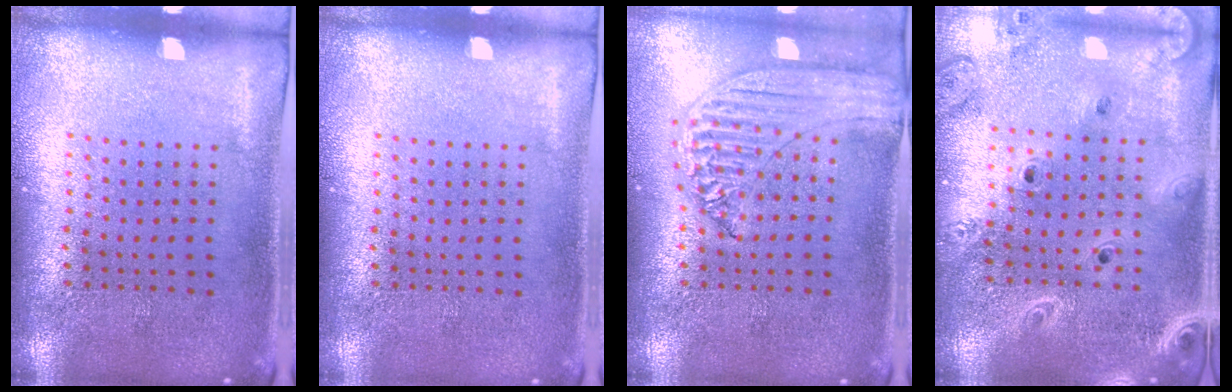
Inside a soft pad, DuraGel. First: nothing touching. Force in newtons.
{"total": 0.0}
{"total": 1.5, "press": 1.4, "slide": 0.3}
{"total": 2.4, "press": 2.1, "slide": 1.2}